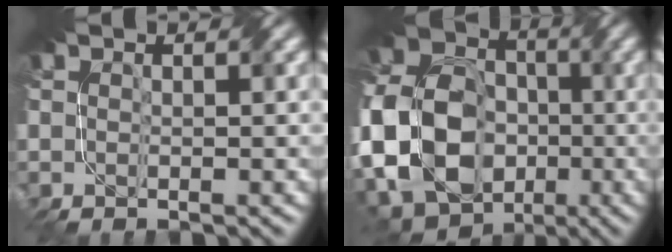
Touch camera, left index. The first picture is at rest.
{"total": 17.1, "force": [-3.4, 14.2, 8.9], "torque": [-0.212, -0.019, -0.083]}